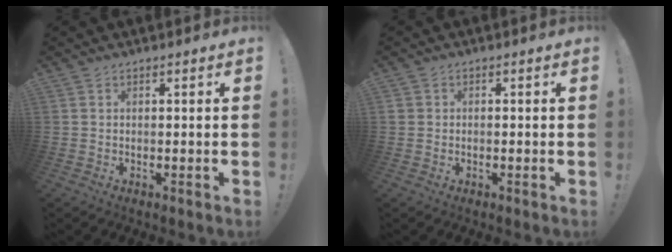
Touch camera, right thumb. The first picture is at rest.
{"total": 1.2, "force": [-0.4, 1.1, 0.1], "torque": [-0.004, 0.004, -0.007]}